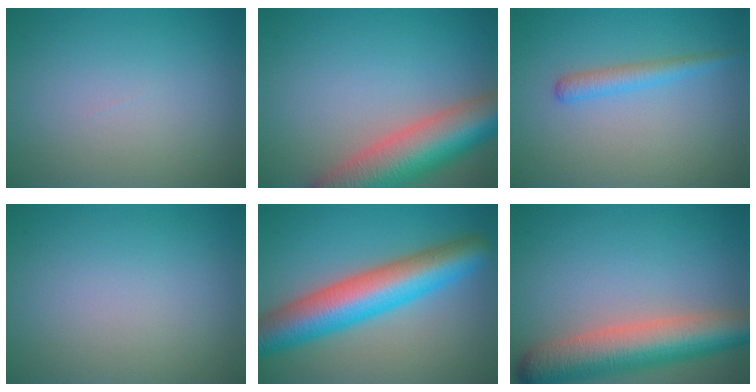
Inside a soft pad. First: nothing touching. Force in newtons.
{"total": 9.7, "press": 9.7, "slide": 0.7}
{"total": 2.0, "press": 2.0, "slide": 0.1}
{"total": 0.0}
{"total": 9.6, "press": 9.5, "slide": 0.4}
{"total": 8.5, "press": 8.5, "slide": 0.4}